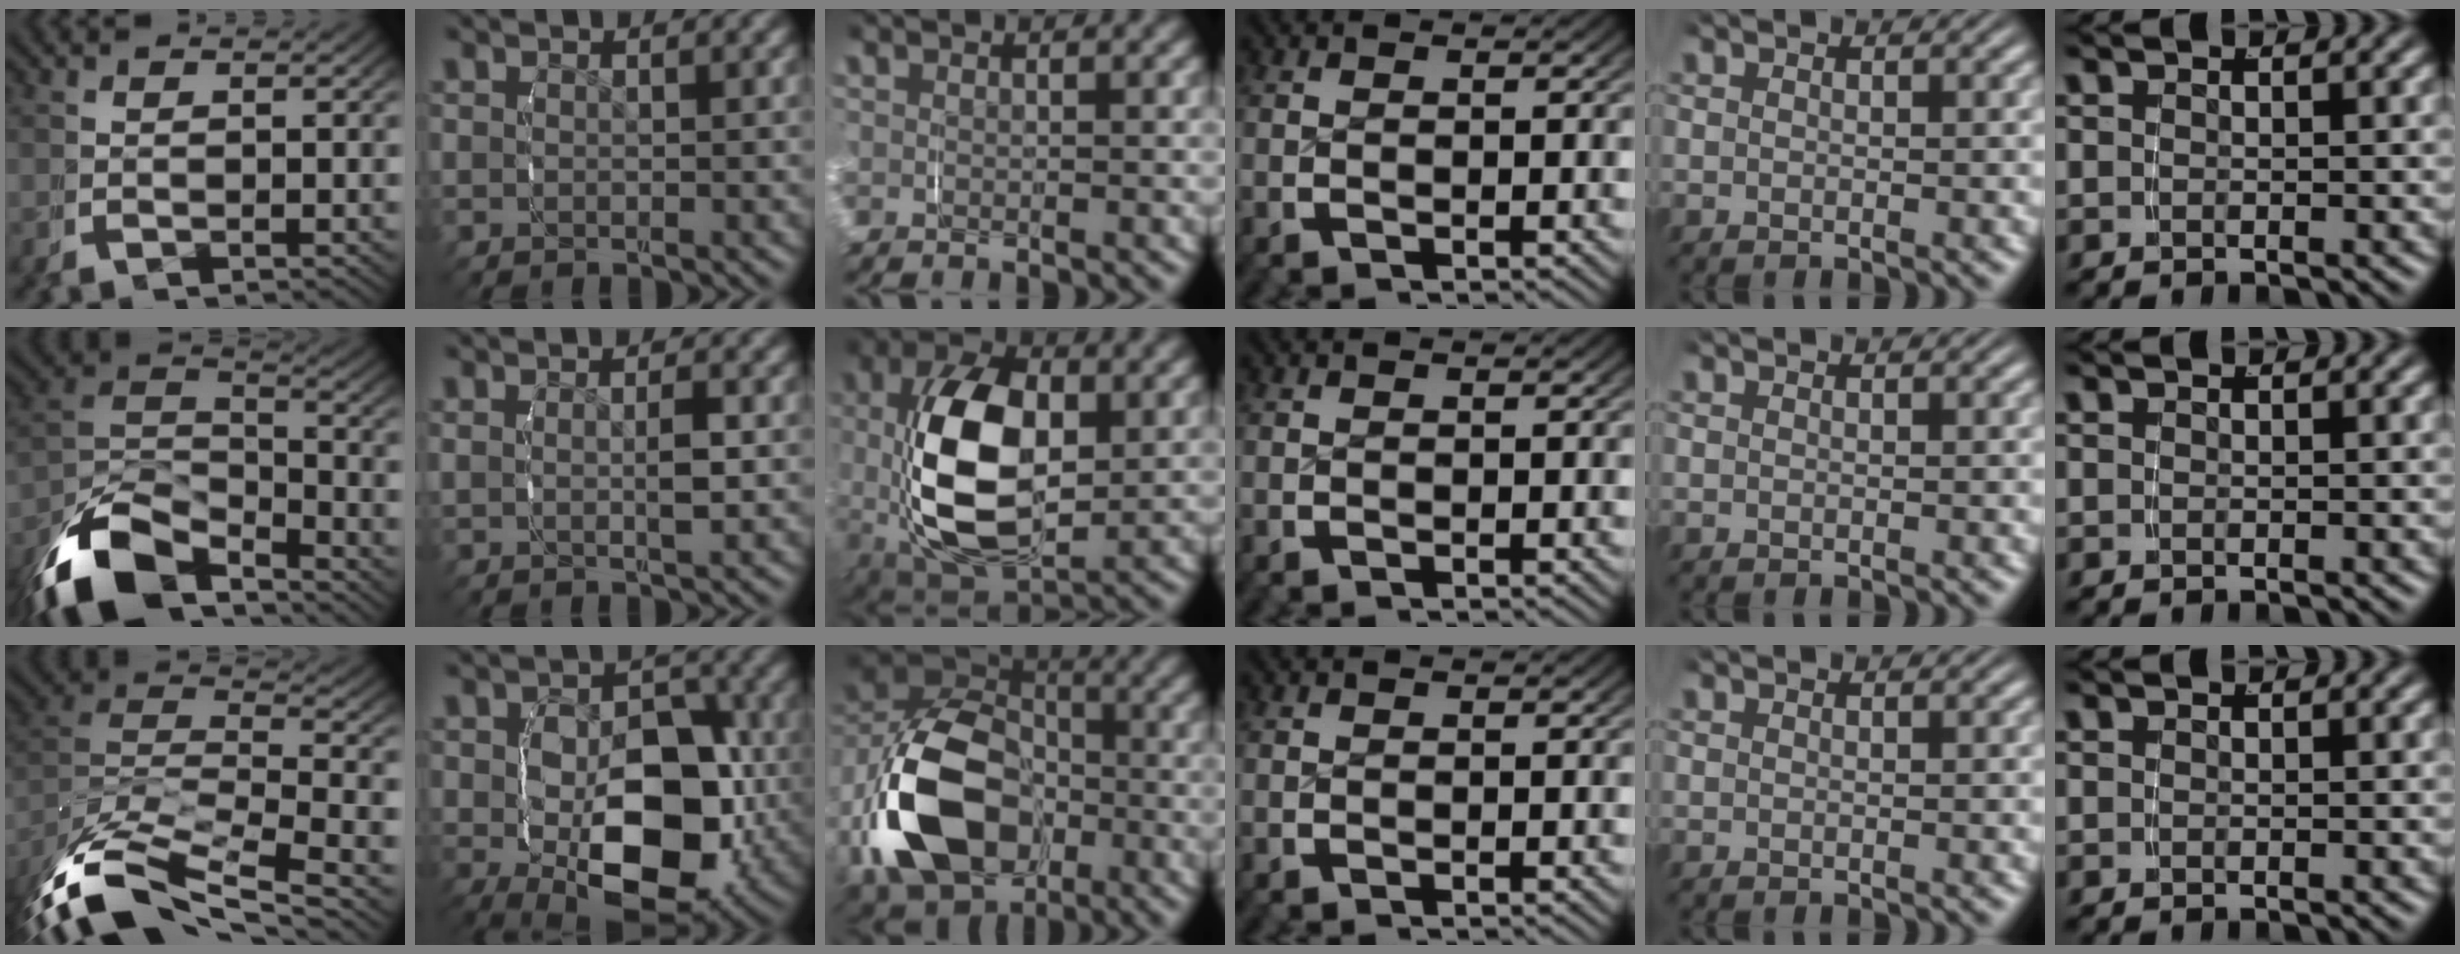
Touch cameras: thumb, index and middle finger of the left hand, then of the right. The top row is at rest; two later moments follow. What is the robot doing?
{"motion": "grasp_and_lifting", "object": "fork"}